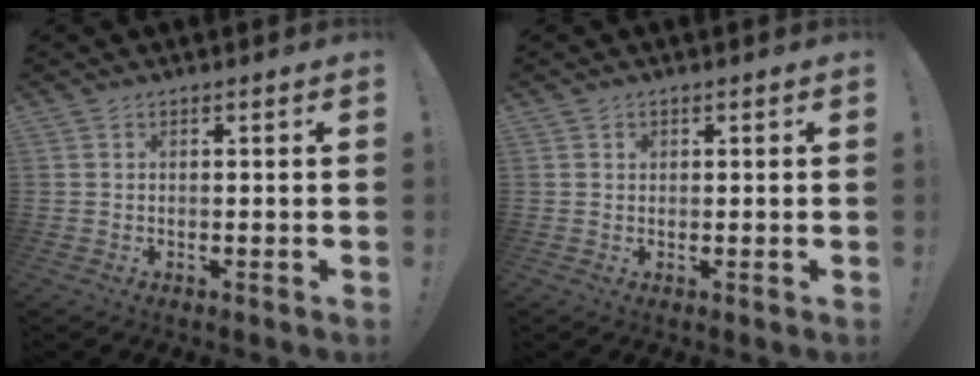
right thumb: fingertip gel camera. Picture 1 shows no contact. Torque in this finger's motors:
{"motor_torque": [-0.05, 0.23, -0.08, 0.20, 0.00]}